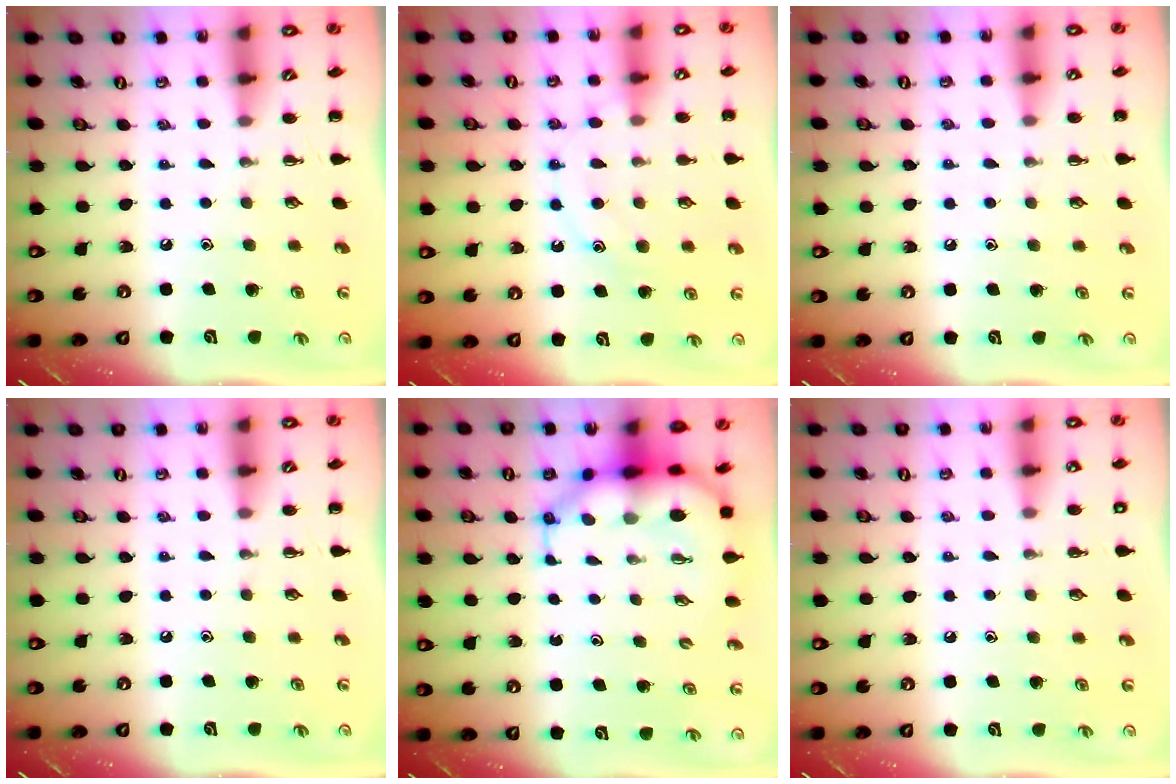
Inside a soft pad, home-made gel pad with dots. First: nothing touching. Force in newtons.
{"total": 11.5, "press": 11.5, "slide": 0.7}
{"total": 4.1, "press": 3.8, "slide": 1.5}
{"total": 0.0}
{"total": 7.9, "press": 7.5, "slide": 2.5}
{"total": 2.1, "press": 2.0, "slide": 0.6}